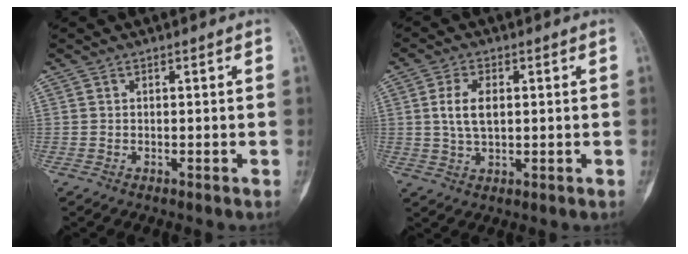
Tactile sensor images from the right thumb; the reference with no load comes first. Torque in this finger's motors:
{"motor_torque": [0.78, 0.75, 0.49, -0.50, 0.18]}